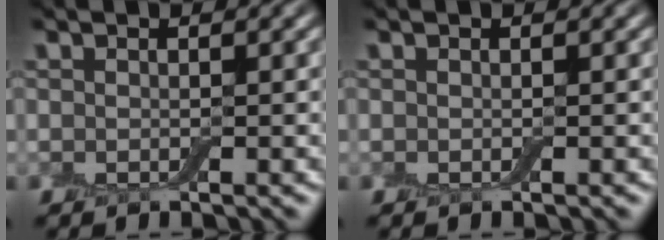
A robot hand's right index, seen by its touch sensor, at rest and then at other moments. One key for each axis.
{"total": 0.0}